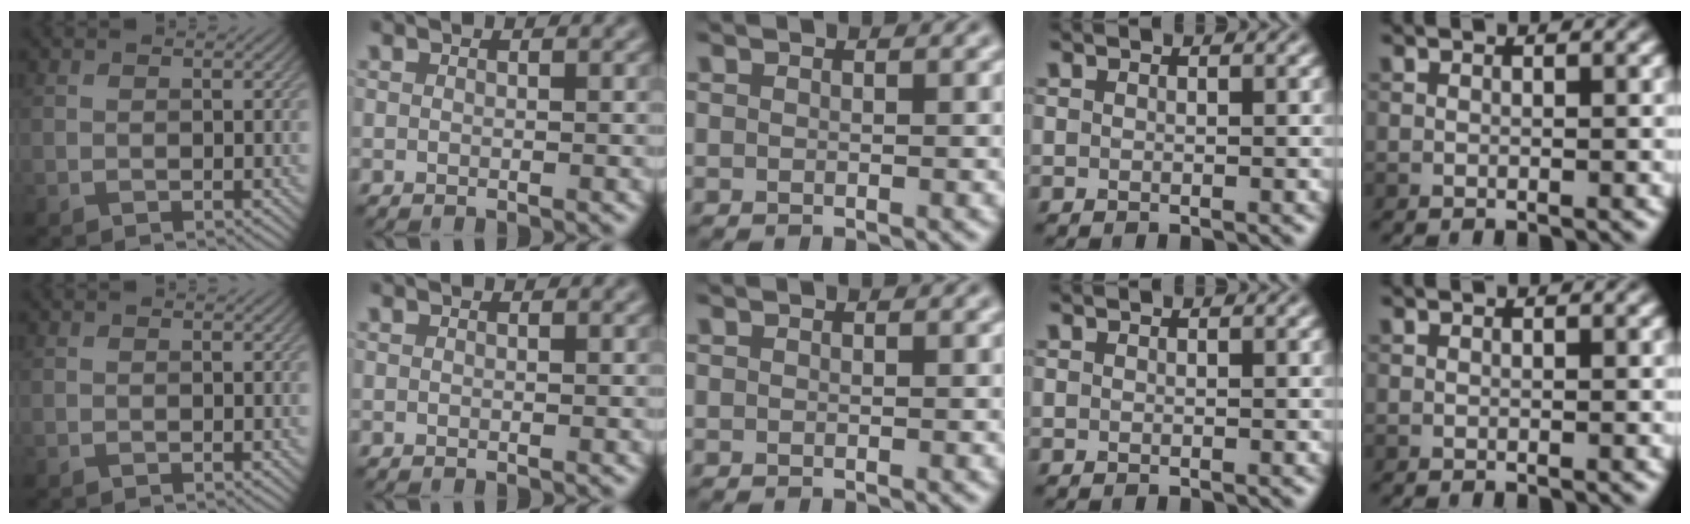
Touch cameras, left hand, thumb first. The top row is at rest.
{}